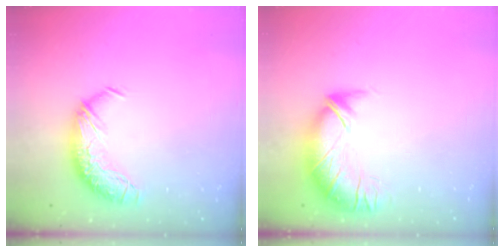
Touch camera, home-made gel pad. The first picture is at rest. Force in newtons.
{"total": 2.8, "press": 1.3, "slide": 2.5}